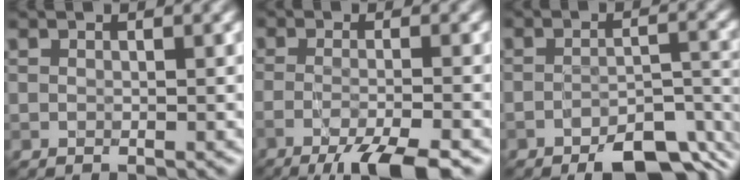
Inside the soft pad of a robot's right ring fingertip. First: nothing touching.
{"total": 6.0, "force": [-4.2, 1.0, 4.3], "torque": [-0.057, -0.008, -0.079]}
{"total": 7.3, "force": [-5.3, 2.6, 4.2], "torque": [-0.056, -0.011, -0.076]}